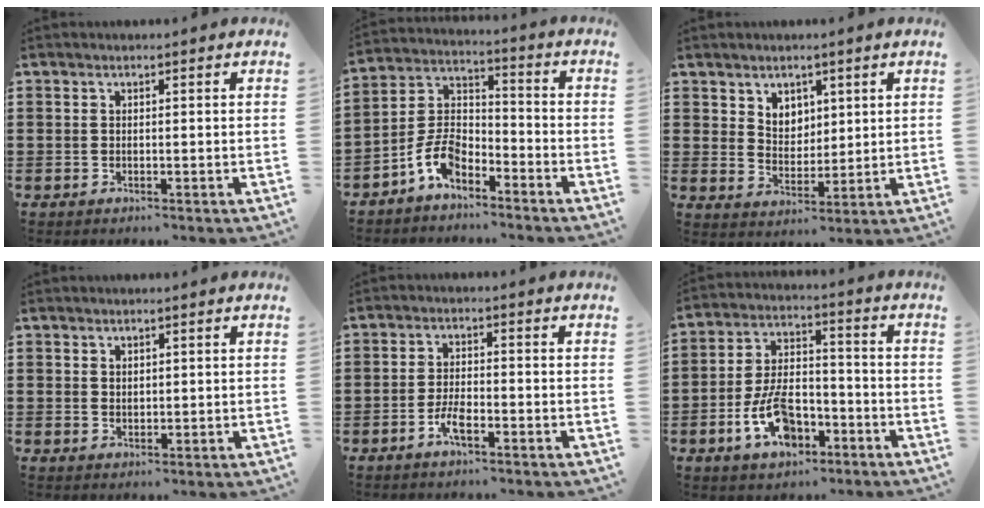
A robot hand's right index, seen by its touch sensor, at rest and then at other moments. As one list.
[{"total": 7.4, "force": [-4.9, 3.8, 4.1], "torque": [-0.109, 0.005, -0.101]}, {"total": 4.4, "force": [3.0, 3.2, 0.6], "torque": [-0.028, 0.006, 0.056]}, {"total": 1.3, "force": [1.1, 0.7, 0.3], "torque": [-0.007, 0.003, 0.021]}, {"total": 3.7, "force": [-1.9, 1.2, 3.0], "torque": [-0.064, 0.000, -0.038]}, {"total": 9.5, "force": [-4.2, 5.2, 6.7], "torque": [-0.133, 0.008, -0.079]}]